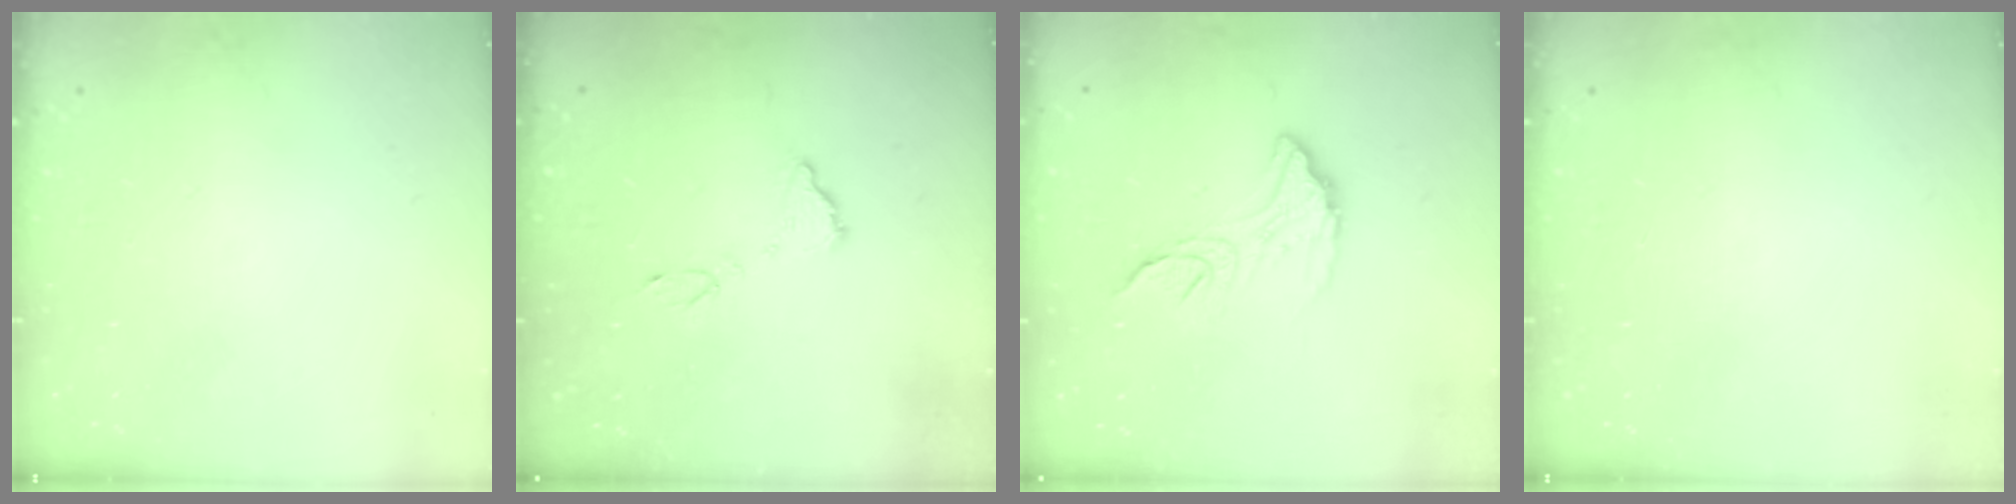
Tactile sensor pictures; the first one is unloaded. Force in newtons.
{"total": 8.8, "press": 8.8, "slide": 0.6}
{"total": 12.1, "press": 12.1, "slide": 0.7}
{"total": 0.0}